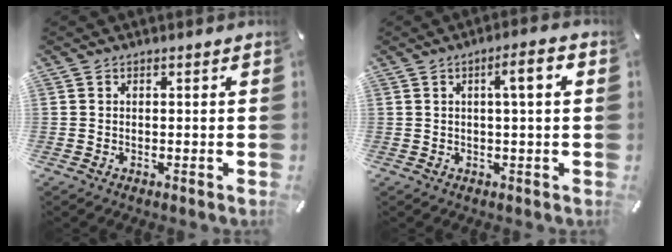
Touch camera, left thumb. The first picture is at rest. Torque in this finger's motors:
{"motor_torque": [0.45, 0.71, 0.25, -0.03, 0.16]}